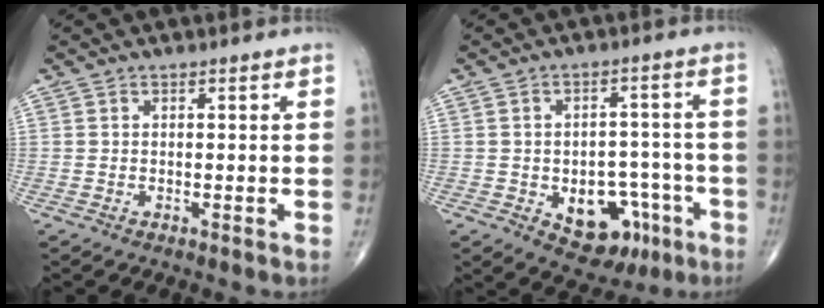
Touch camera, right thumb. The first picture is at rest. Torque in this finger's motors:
{"motor_torque": [2.93, 2.08, 0.51, -0.74, 0.01]}